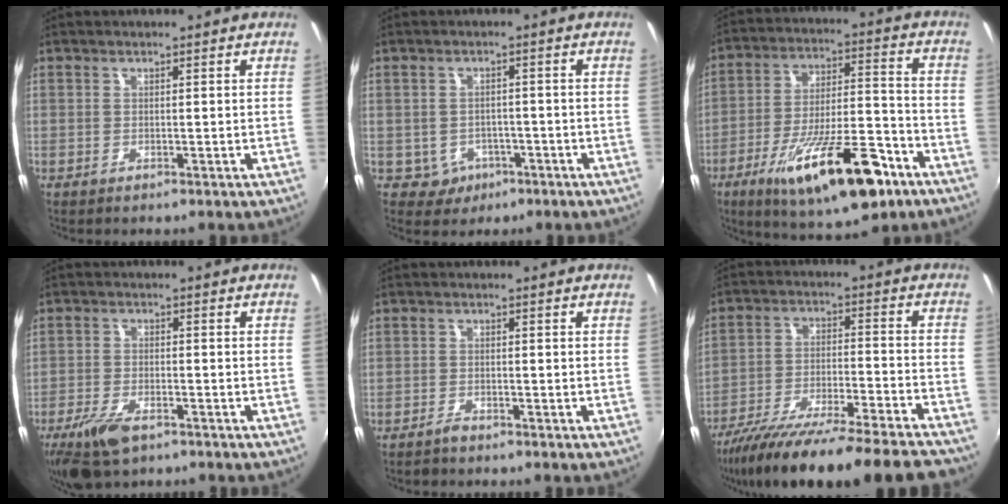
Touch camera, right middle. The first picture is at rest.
{"total": 5.9, "force": [-2.7, 5.0, 1.4], "torque": [-0.043, 0.007, -0.023]}
{"total": 20.9, "force": [-11.9, 6.2, 16.0], "torque": [-0.275, -0.027, -0.183]}
{"total": 8.2, "force": [-5.4, 3.4, 5.1], "torque": [-0.129, -0.020, -0.100]}
{"total": 1.6, "force": [-1.5, 0.3, 0.4], "torque": [-0.015, 0.000, -0.029]}
{"total": 25.7, "force": [-22.4, 2.8, 12.4], "torque": [-0.209, -0.058, -0.335]}